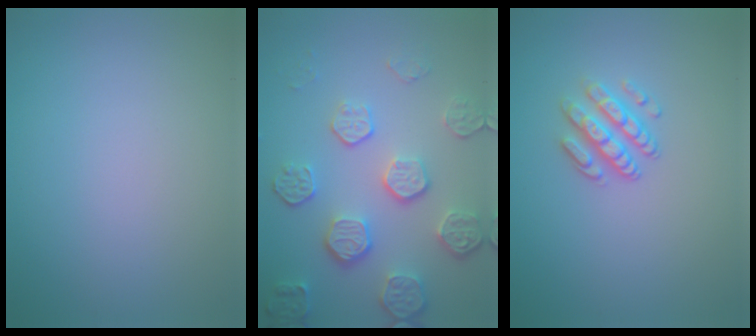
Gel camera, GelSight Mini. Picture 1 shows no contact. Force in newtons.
{"total": 5.4, "press": 4.1, "slide": 3.6}
{"total": 2.9, "press": 2.3, "slide": 1.6}